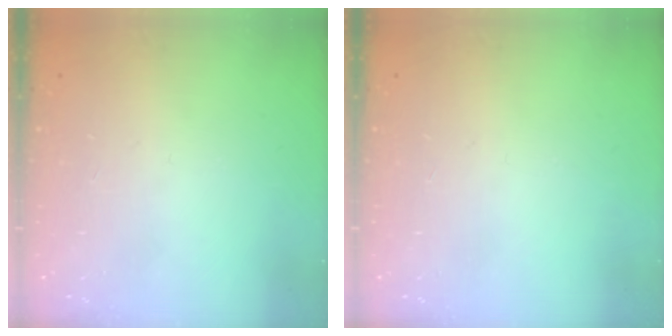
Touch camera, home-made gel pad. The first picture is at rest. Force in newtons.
{"total": 0.0}